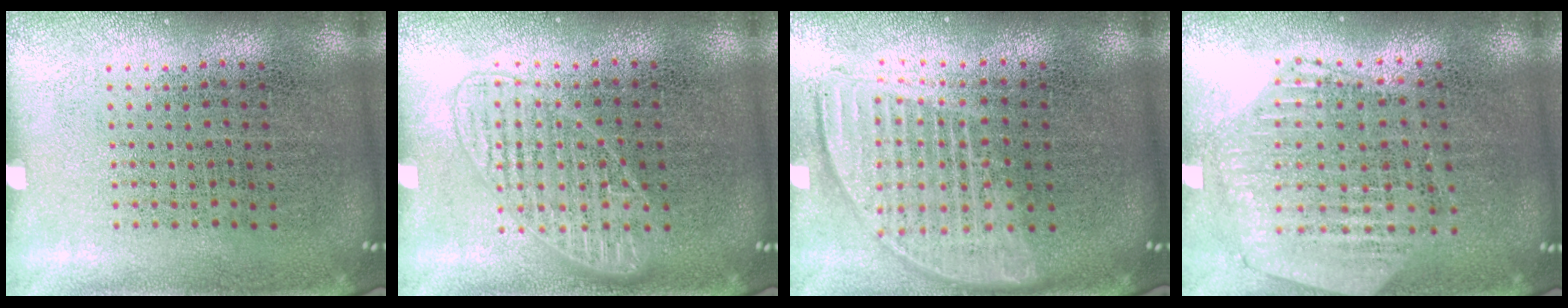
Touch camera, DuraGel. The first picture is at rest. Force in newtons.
{"total": 2.4, "press": 2.3, "slide": 0.4}
{"total": 1.8, "press": 1.6, "slide": 0.9}
{"total": 1.1, "press": 1.1, "slide": 0.3}